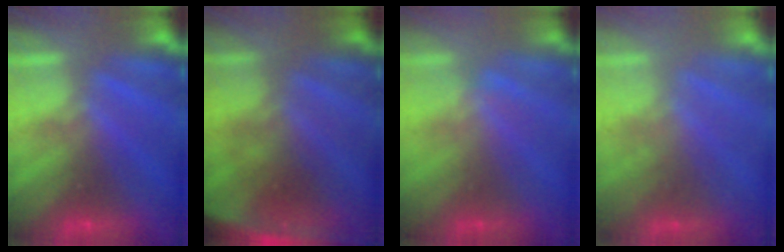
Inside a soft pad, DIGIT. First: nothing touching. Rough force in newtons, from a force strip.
{"total": 4.6}
{"total": 2.4}
{"total": 2.3}